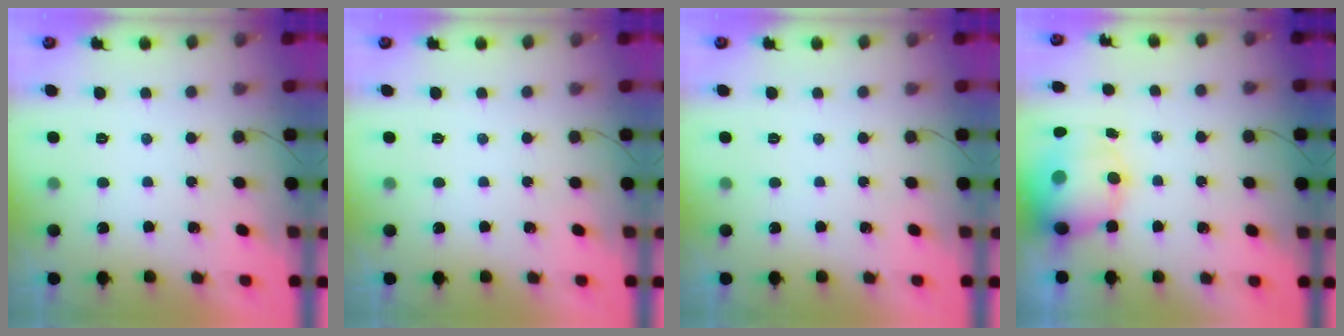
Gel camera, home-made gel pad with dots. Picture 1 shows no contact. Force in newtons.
{"total": 0.0}
{"total": 0.0}
{"total": 13.1, "press": 12.7, "slide": 3.4}